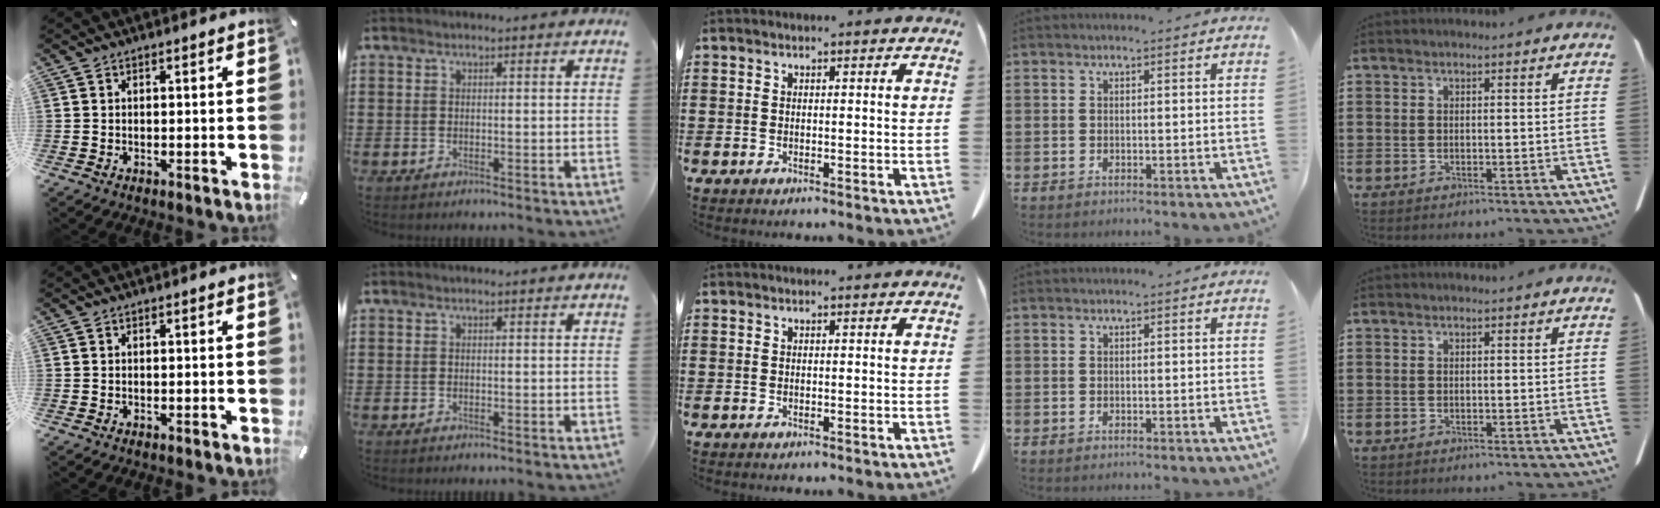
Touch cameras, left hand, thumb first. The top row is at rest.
{}